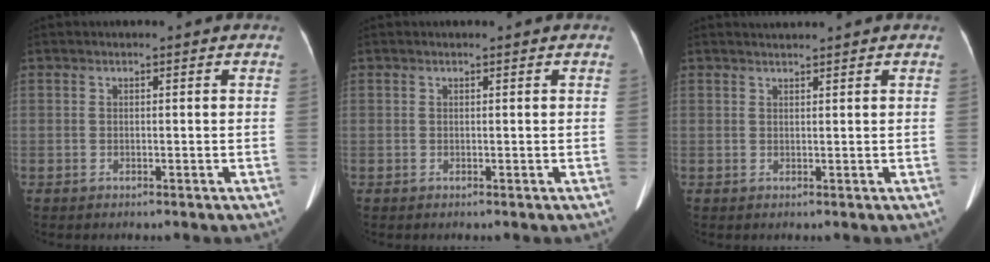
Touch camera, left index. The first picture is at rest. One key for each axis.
{"total": 1.1, "fx": 1.1, "fy": 0.0, "fz": 0.4, "tx": -0.007, "ty": 0.014, "tz": 0.016}
{"total": 1.8, "fx": 1.7, "fy": -0.4, "fz": 0.2, "tx": -0.003, "ty": 0.014, "tz": 0.035}